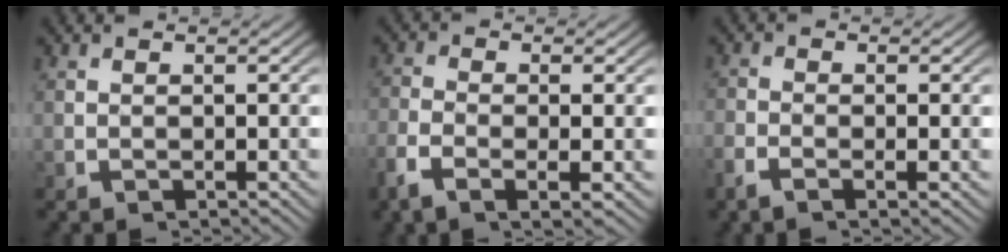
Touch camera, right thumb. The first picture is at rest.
{"total": 3.4, "force": [-1.1, 1.2, 2.9], "torque": [-0.073, -0.007, -0.021]}
{"total": 1.7, "force": [-0.9, 0.4, 1.4], "torque": [-0.035, -0.005, -0.021]}